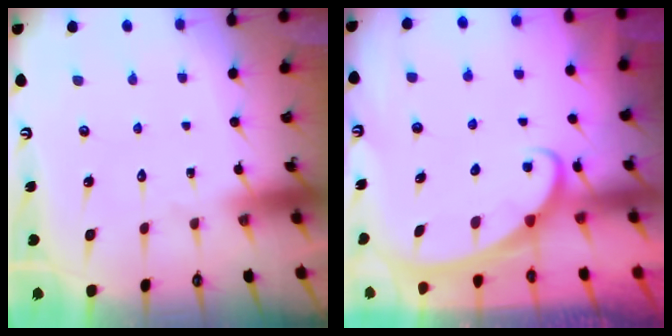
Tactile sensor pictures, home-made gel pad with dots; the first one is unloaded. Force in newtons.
{"total": 2.6, "press": 2.6, "slide": 0.4}